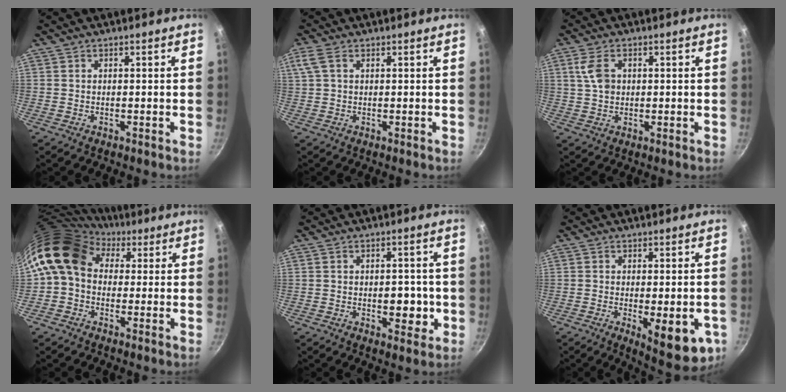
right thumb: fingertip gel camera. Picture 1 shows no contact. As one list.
[{"total": 3.4, "force": [1.3, 2.0, 2.4], "torque": [-0.052, 0.009, 0.029]}, {"total": 5.8, "force": [1.5, 4.9, 2.8], "torque": [-0.026, 0.002, 0.027]}, {"total": 12.1, "force": [3.1, 9.5, 6.8], "torque": [-0.098, 0.016, 0.030]}, {"total": 6.2, "force": [-1.0, 3.8, 4.8], "torque": [-0.034, 0.004, -0.011]}, {"total": 12.3, "force": [-3.7, 4.3, 10.9], "torque": [-0.123, -0.005, -0.038]}]